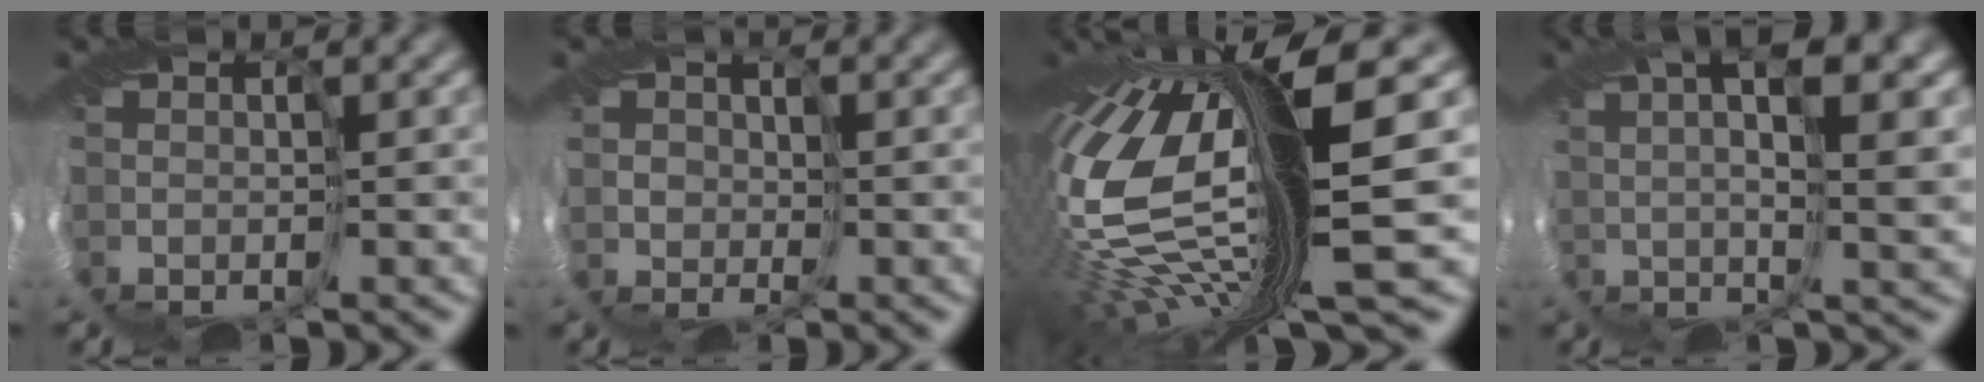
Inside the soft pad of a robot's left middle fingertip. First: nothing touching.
{"total": 2.3, "force": [1.4, 0.4, -1.8], "torque": [0.028, 0.006, 0.024]}
{"total": 14.1, "force": [0.6, 4.9, 13.2], "torque": [-0.304, -0.014, 0.020]}
{"total": 6.8, "force": [3.2, 1.4, 5.8], "torque": [-0.077, 0.019, 0.048]}